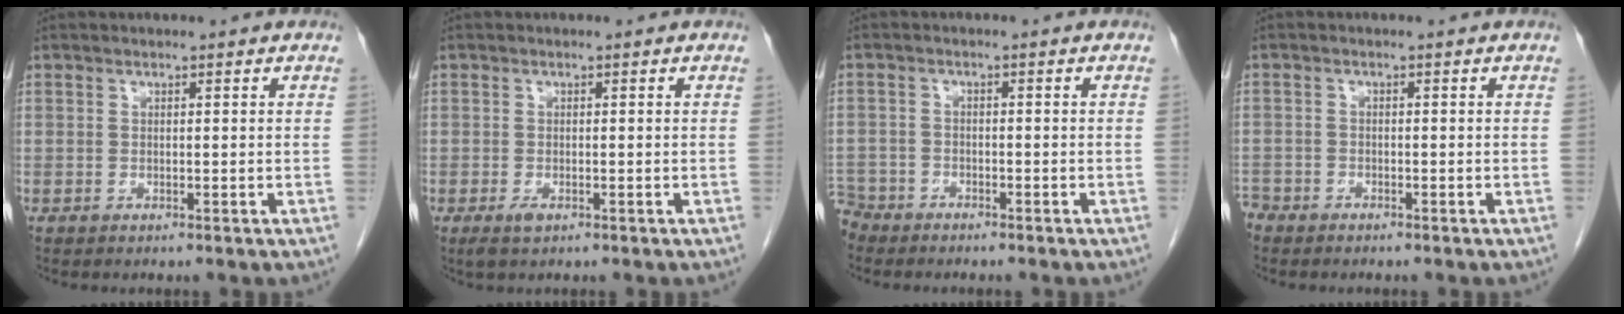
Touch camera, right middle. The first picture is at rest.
{"total": 1.6, "force": [-0.9, 0.6, 1.2], "torque": [-0.024, -0.002, -0.010]}
{"total": 4.9, "force": [-4.4, 2.0, -0.1], "torque": [0.000, -0.005, -0.087]}
{"total": 3.2, "force": [-2.9, 1.4, 0.3], "torque": [-0.008, -0.001, -0.053]}